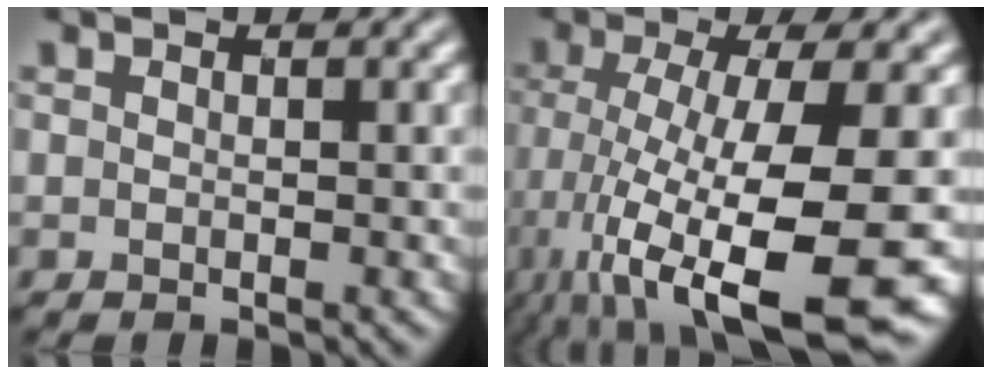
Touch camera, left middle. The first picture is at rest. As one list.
[{"total": 14.3, "force": [-5.2, 3.8, 12.8], "torque": [-0.225, -0.026, -0.067]}]